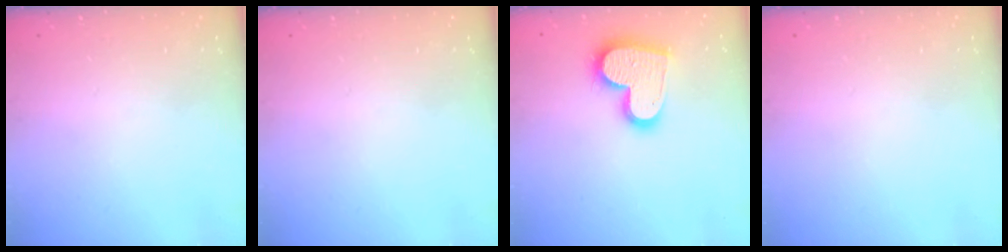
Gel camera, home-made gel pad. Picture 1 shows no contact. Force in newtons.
{"total": 0.0}
{"total": 16.9, "press": 16.8, "slide": 1.3}
{"total": 0.0}